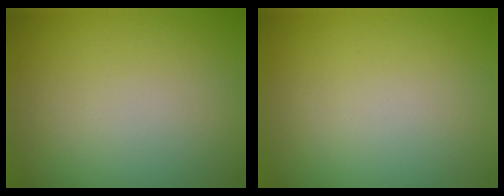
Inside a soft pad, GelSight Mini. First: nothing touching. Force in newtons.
{"total": 0.0}